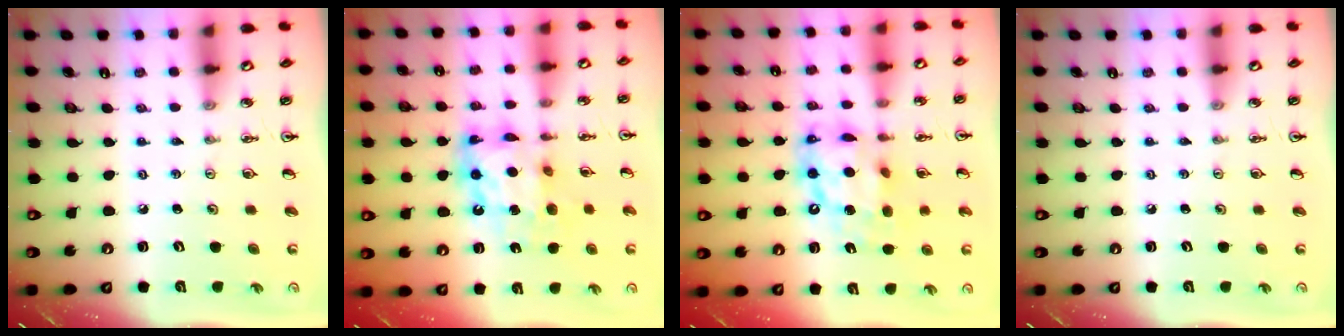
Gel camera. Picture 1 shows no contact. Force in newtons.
{"total": 12.4, "press": 12.4, "slide": 1.1}
{"total": 13.9, "press": 13.9, "slide": 1.1}
{"total": 0.0}